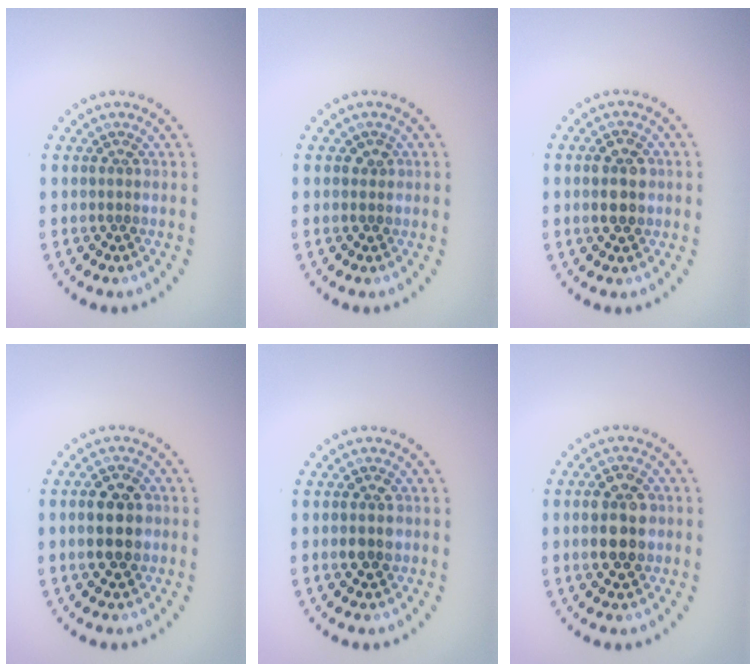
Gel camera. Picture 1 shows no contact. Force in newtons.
{"total": 0.9, "press": 0.8, "slide": 0.2}
{"total": 2.7, "press": 2.7, "slide": 0.0}
{"total": 4.5, "press": 4.5, "slide": 0.1}
{"total": 2.8, "press": 2.8, "slide": 0.1}
{"total": 4.8, "press": 4.8, "slide": 0.1}